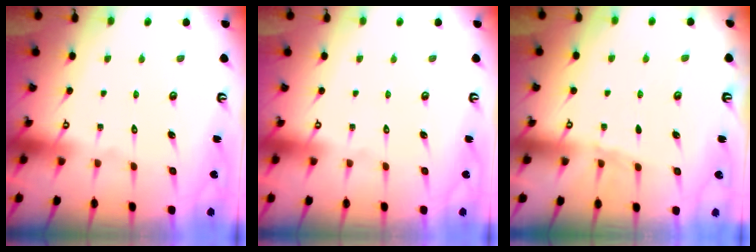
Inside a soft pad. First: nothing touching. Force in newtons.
{"total": 0.0}
{"total": 1.8, "press": 1.8, "slide": 0.3}